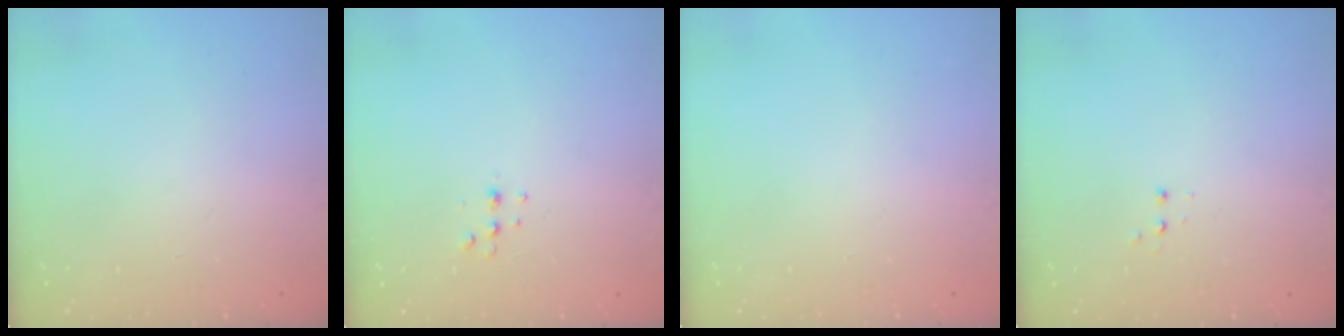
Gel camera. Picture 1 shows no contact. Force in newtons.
{"total": 4.1, "press": 3.9, "slide": 1.3}
{"total": 0.0}
{"total": 2.8, "press": 2.8, "slide": 0.5}